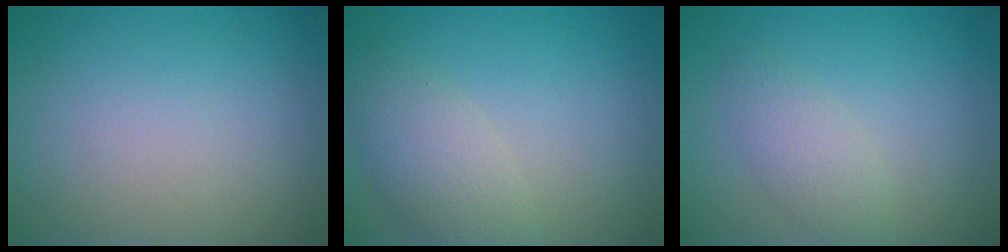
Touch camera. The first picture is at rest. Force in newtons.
{"total": 3.7, "press": 3.7, "slide": 0.3}
{"total": 2.4, "press": 2.4, "slide": 0.1}